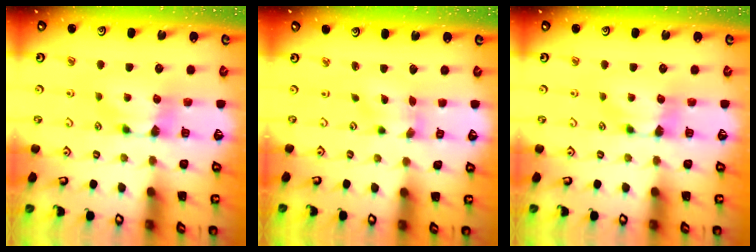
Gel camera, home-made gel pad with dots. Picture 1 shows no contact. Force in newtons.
{"total": 1.3, "press": 0.6, "slide": 1.1}
{"total": 0.0}